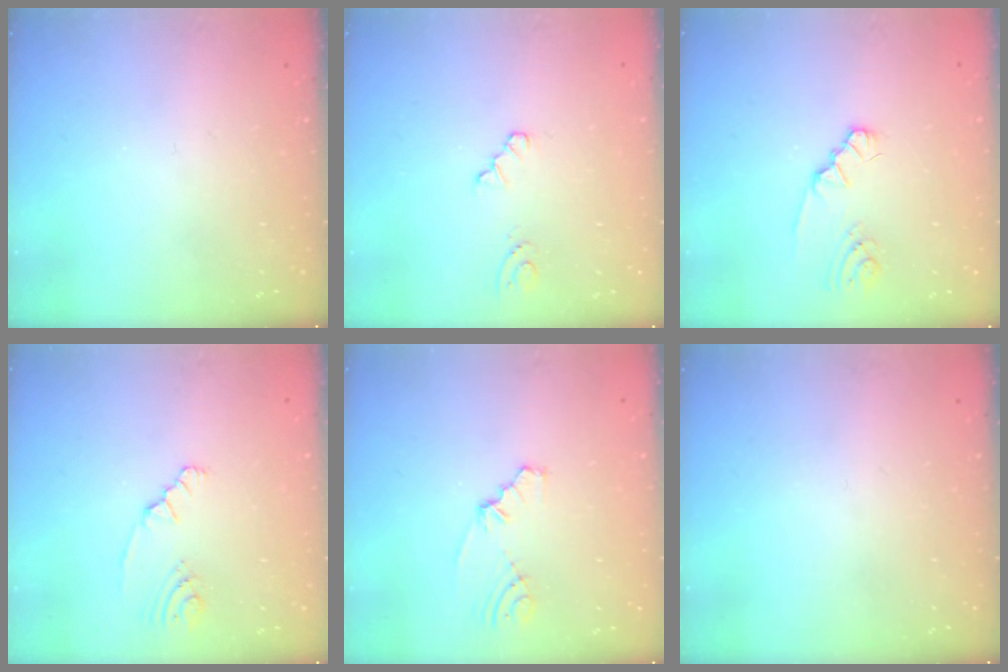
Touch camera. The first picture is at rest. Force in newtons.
{"total": 2.1, "press": 2.1, "slide": 0.3}
{"total": 2.2, "press": 2.2, "slide": 0.4}
{"total": 2.5, "press": 2.3, "slide": 1.1}
{"total": 4.2, "press": 2.1, "slide": 3.6}
{"total": 0.0}